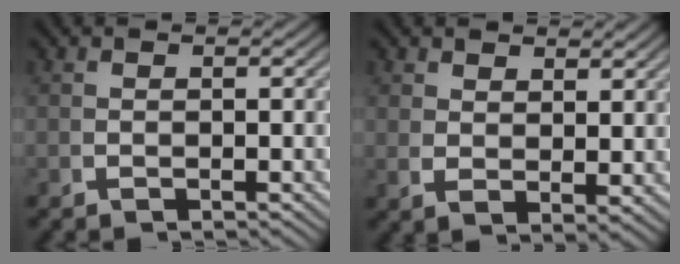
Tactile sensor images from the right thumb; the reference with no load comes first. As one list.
[{"total": 2.5, "force": [2.1, 0.6, 1.1], "torque": [-0.010, 0.000, 0.043]}]